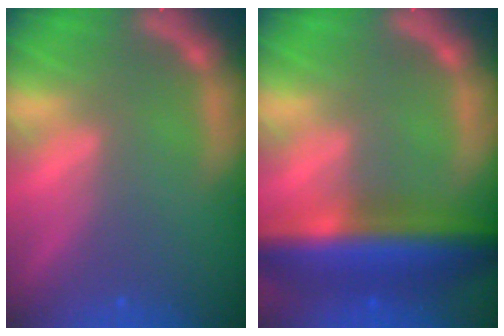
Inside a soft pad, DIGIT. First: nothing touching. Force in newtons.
{"total": 10.0}